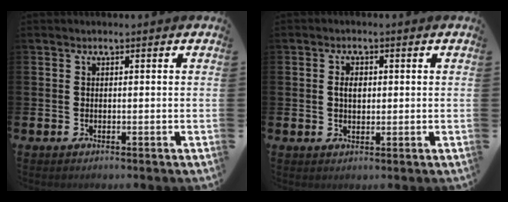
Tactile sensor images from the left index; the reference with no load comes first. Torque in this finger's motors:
{"motor_torque": [0.54, 0.01, 0.06, 0.03]}